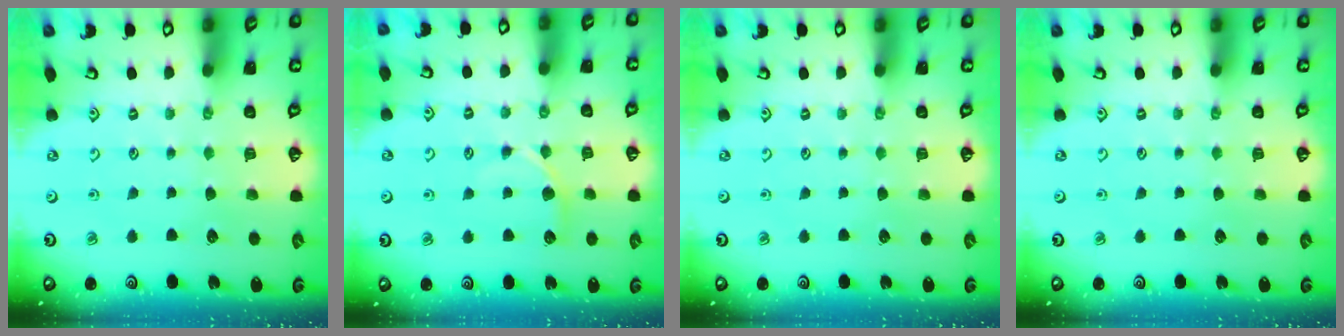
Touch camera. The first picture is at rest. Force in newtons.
{"total": 5.6, "press": 5.5, "slide": 0.8}
{"total": 0.0}
{"total": 0.0}